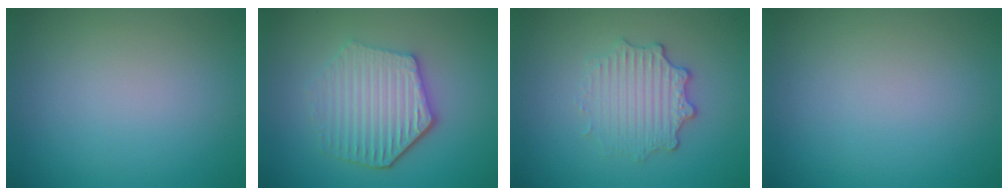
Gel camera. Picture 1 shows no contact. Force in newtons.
{"total": 5.3, "press": 4.3, "slide": 3.2}
{"total": 3.2, "press": 2.8, "slide": 1.6}
{"total": 0.0}